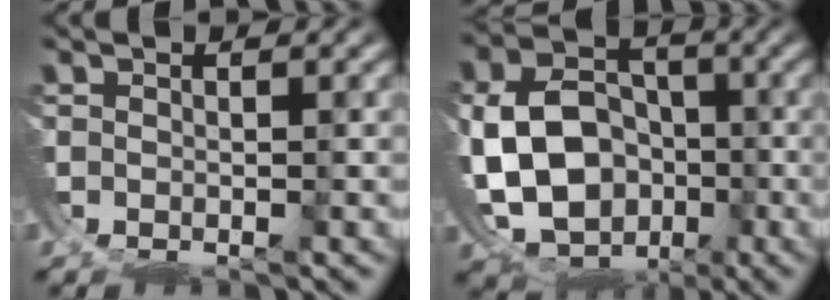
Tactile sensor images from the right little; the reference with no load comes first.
{"total": 14.5, "force": [-3.2, 12.7, 6.1], "torque": [-0.154, -0.063, -0.047]}